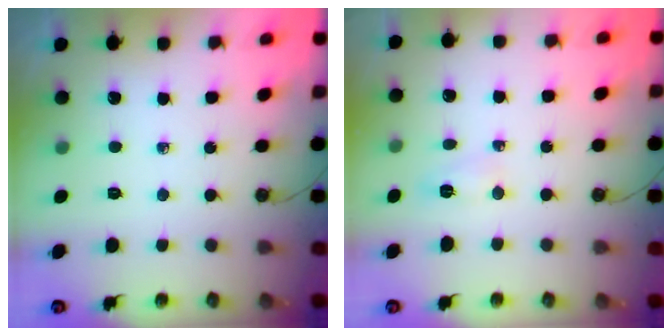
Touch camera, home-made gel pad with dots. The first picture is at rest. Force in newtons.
{"total": 3.6, "press": 3.4, "slide": 1.2}